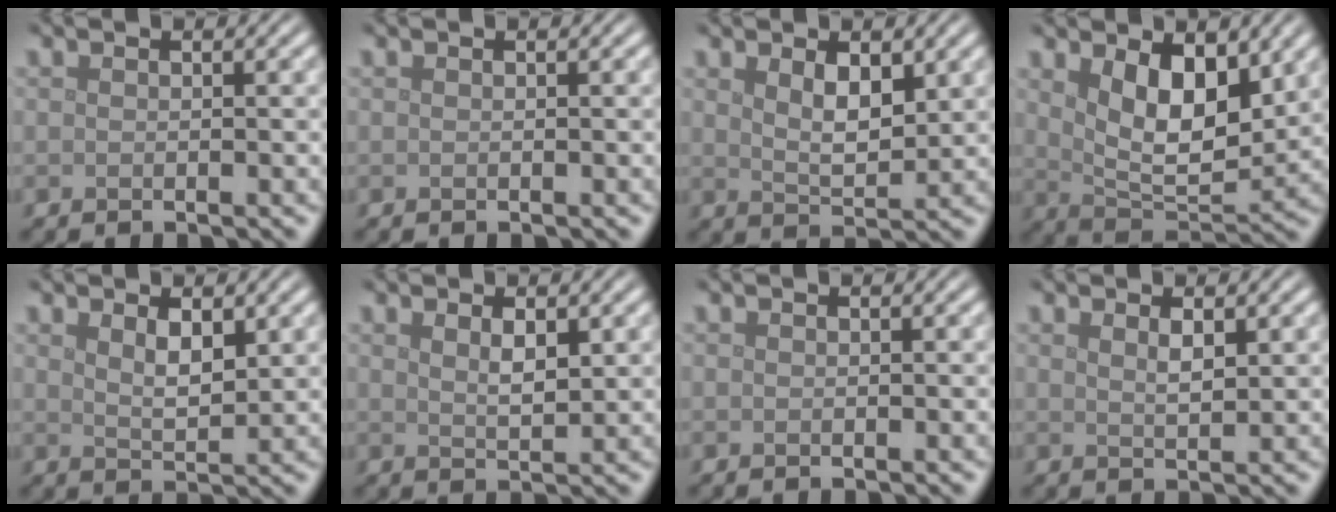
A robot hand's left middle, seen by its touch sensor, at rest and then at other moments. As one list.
[{"total": 0.0}, {"total": 2.8, "force": [1.4, 1.1, 2.2], "torque": [-0.041, -0.006, 0.030]}, {"total": 6.6, "force": [2.5, 3.1, 5.2], "torque": [-0.093, -0.014, 0.047]}, {"total": 2.2, "force": [1.3, 0.7, 1.6], "torque": [-0.029, -0.006, 0.025]}, {"total": 1.7, "force": [1.0, 0.5, 1.3], "torque": [-0.024, -0.004, 0.019]}, {"total": 0.0}, {"total": 1.3, "force": [0.8, 0.3, 0.9], "torque": [-0.018, -0.002, 0.015]}]